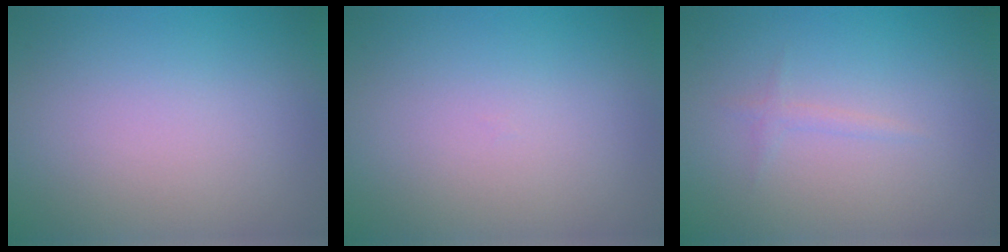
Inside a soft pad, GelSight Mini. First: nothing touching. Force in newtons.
{"total": 0.0}
{"total": 0.8, "press": 0.8, "slide": 0.0}